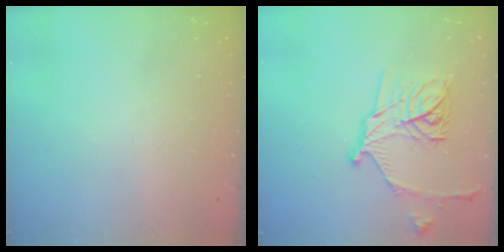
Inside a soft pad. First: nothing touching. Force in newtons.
{"total": 16.7, "press": 16.6, "slide": 0.6}